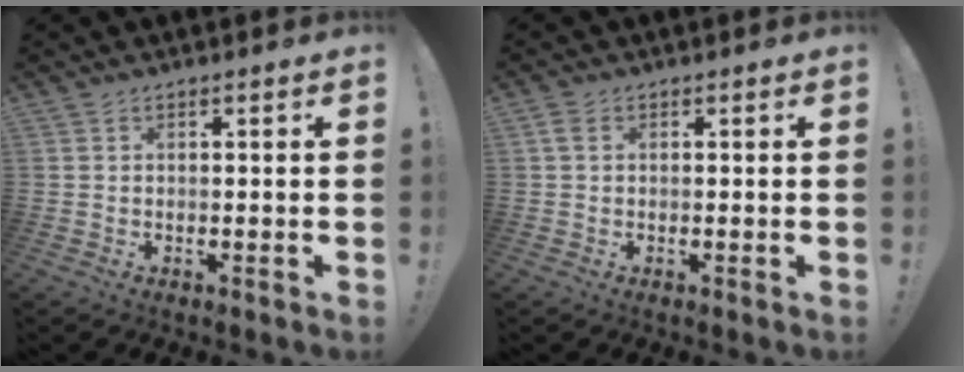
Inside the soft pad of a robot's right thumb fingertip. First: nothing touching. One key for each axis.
{"total": 1.8, "fx": 0.5, "fy": 1.1, "fz": 1.2, "tx": -0.016, "ty": 0.002, "tz": 0.009}